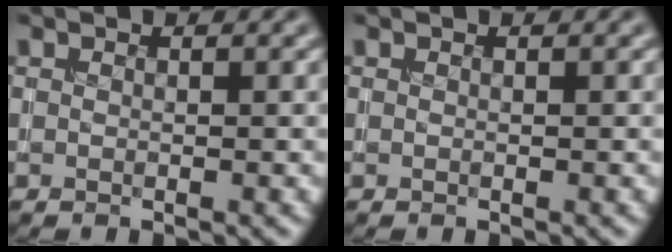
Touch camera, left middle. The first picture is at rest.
{"total": 0.0}